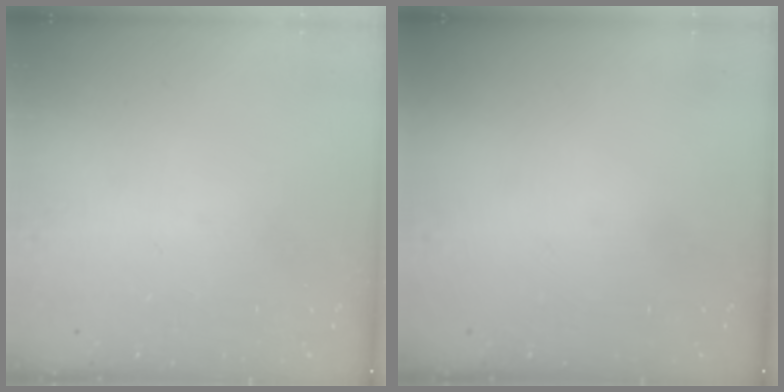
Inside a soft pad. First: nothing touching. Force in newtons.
{"total": 0.0}